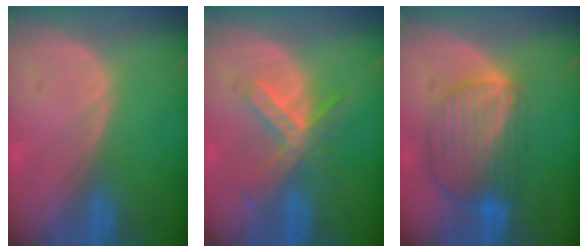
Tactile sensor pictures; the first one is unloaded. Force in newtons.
{"total": 6.0, "press": 5.7, "slide": 1.9}
{"total": 8.9, "press": 7.7, "slide": 4.4}